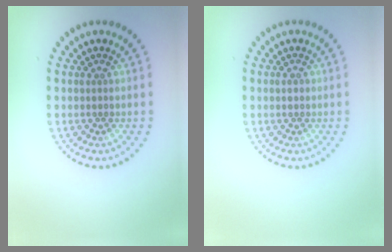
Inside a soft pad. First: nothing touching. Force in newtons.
{"total": 1.1, "press": 1.1, "slide": 0.2}